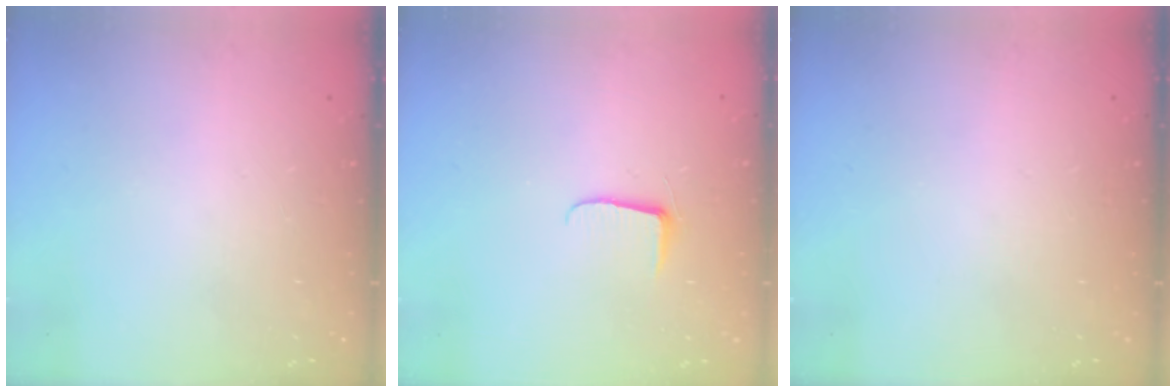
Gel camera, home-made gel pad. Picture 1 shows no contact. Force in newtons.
{"total": 5.1, "press": 5.1, "slide": 0.5}
{"total": 0.0}